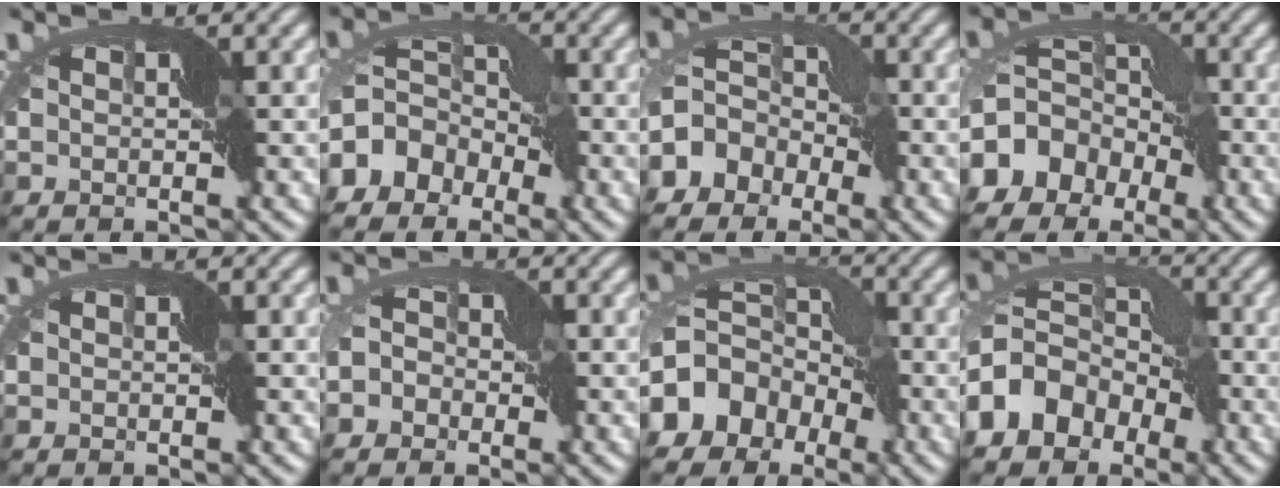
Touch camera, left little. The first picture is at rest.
{"total": 7.9, "force": [-3.5, 6.0, 3.7], "torque": [-0.061, 0.002, -0.089]}
{"total": 7.5, "force": [-3.1, 6.0, 3.3], "torque": [-0.053, 0.001, -0.086]}
{"total": 11.3, "force": [-4.9, 8.5, 5.6], "torque": [-0.095, -0.009, -0.099]}
{"total": 0.0}
{"total": 3.4, "force": [-2.2, 2.5, 0.7], "torque": [0.005, 0.012, -0.049]}
{"total": 11.9, "force": [-5.3, 9.0, 5.8], "torque": [-0.101, -0.006, -0.108]}
{"total": 8.8, "force": [-4.0, 6.3, 4.7], "torque": [-0.097, 0.007, -0.100]}